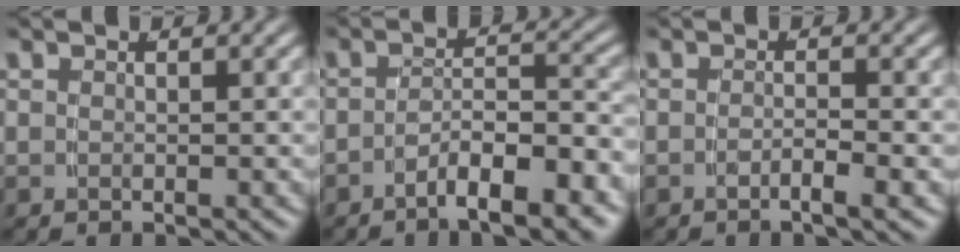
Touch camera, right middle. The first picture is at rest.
{"total": 5.7, "force": [-4.5, 1.2, 3.2], "torque": [-0.035, -0.007, -0.071]}
{"total": 1.5, "force": [-1.1, -0.4, 0.9], "torque": [-0.016, -0.002, -0.021]}